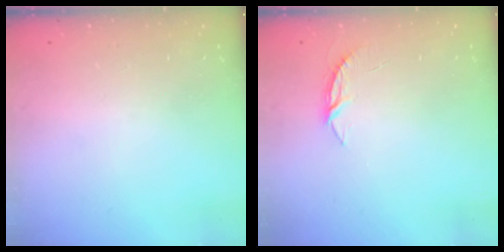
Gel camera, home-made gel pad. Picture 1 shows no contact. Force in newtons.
{"total": 3.7, "press": 3.6, "slide": 0.4}